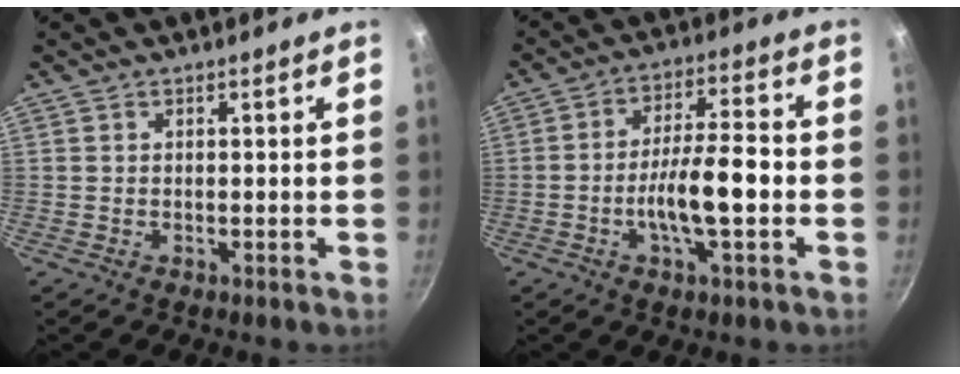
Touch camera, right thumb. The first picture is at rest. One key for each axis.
{"total": 10.8, "fx": -2.6, "fy": 3.1, "fz": 10.0, "tx": -0.164, "ty": 0.027, "tz": -0.047}